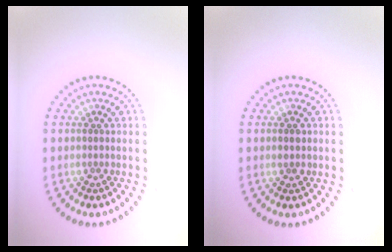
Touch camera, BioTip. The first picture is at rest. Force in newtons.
{"total": 1.0, "press": 1.0, "slide": 0.1}